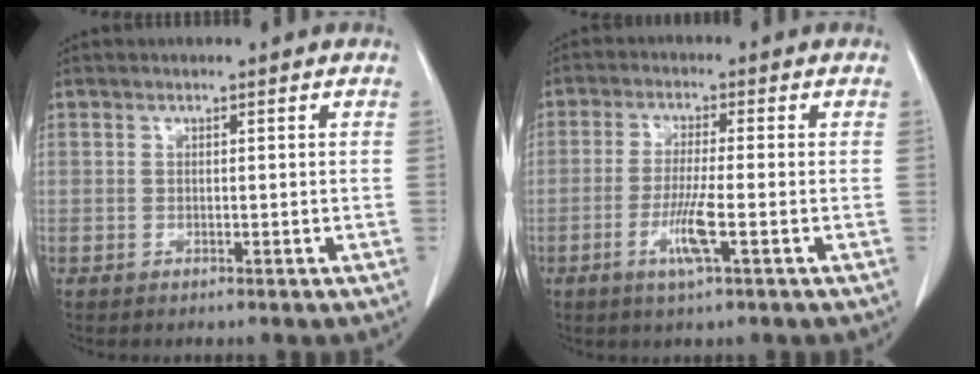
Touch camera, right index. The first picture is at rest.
{"total": 5.7, "force": [-2.1, -0.1, 5.3], "torque": [-0.104, -0.012, -0.041]}